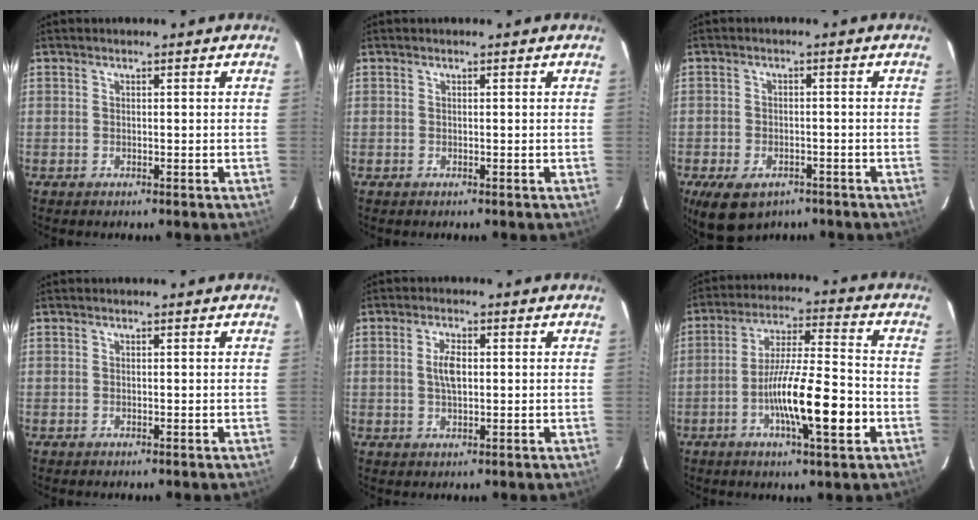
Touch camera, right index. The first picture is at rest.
{"total": 0.0}
{"total": 8.8, "force": [-5.6, 5.0, 4.6], "torque": [-0.104, -0.020, -0.085]}
{"total": 0.0}
{"total": 3.7, "force": [0.4, 1.7, 3.3], "torque": [-0.062, 0.003, 0.009]}
{"total": 13.7, "force": [-4.7, 1.7, 12.7], "torque": [-0.226, -0.007, -0.083]}